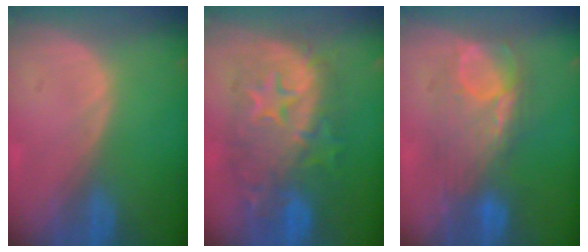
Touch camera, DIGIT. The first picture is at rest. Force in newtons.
{"total": 12.3, "press": 12.2, "slide": 1.1}
{"total": 8.1, "press": 8.0, "slide": 0.7}